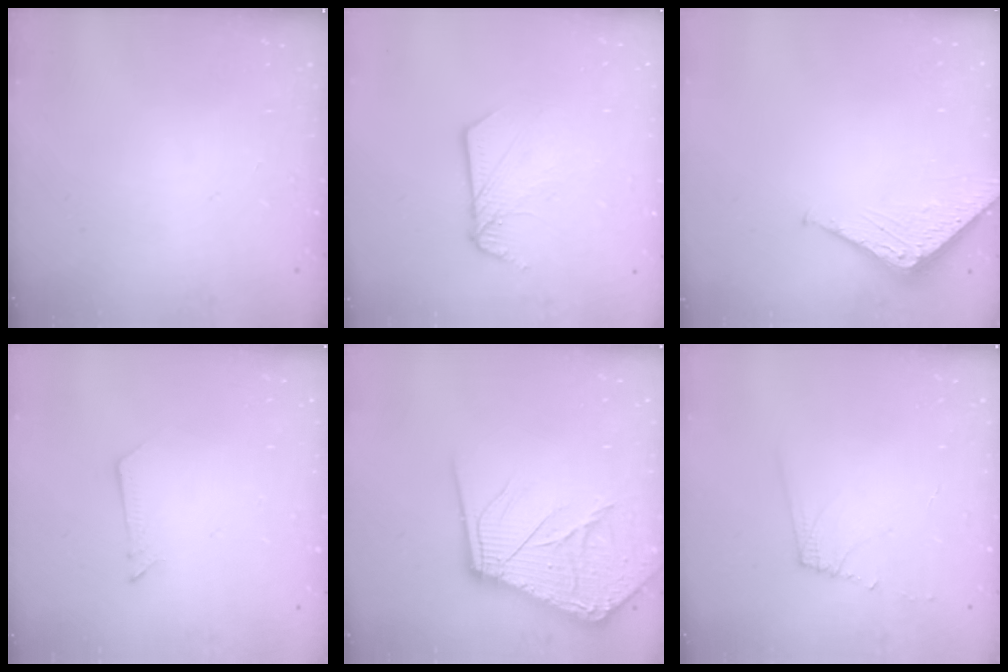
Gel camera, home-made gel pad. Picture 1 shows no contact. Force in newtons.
{"total": 8.3, "press": 8.3, "slide": 0.3}
{"total": 4.1, "press": 4.1, "slide": 0.4}
{"total": 2.6, "press": 2.6, "slide": 0.3}
{"total": 16.4, "press": 16.2, "slide": 2.0}
{"total": 6.1, "press": 6.1, "slide": 0.6}